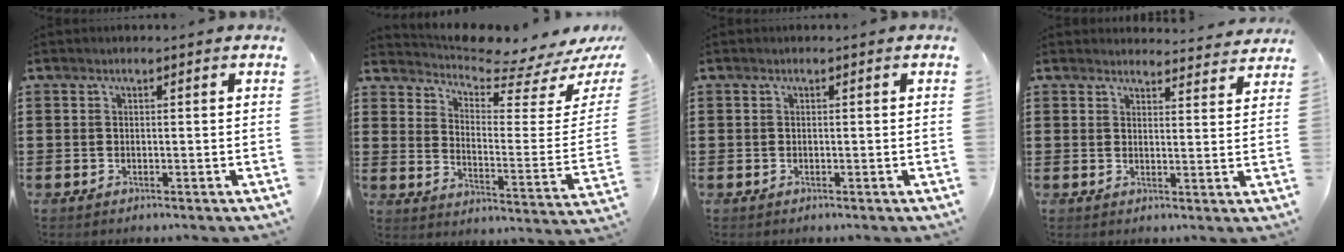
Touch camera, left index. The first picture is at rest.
{"total": 5.6, "force": [5.1, 0.5, 2.2], "torque": [-0.056, -0.059, 0.081]}
{"total": 0.0}
{"total": 3.5, "force": [3.5, 0.3, 0.2], "torque": [-0.007, -0.018, 0.063]}